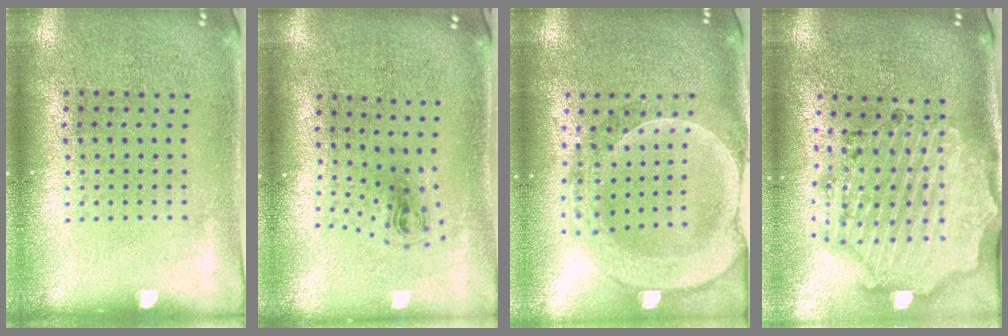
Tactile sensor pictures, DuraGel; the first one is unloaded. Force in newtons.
{"total": 0.9, "press": 0.4, "slide": 0.8}
{"total": 2.6, "press": 2.3, "slide": 1.2}
{"total": 2.4, "press": 2.3, "slide": 0.7}